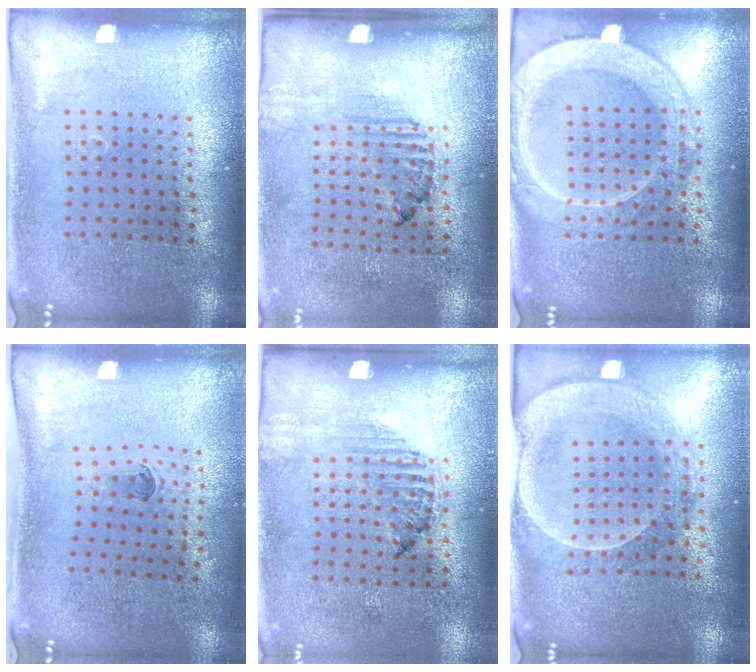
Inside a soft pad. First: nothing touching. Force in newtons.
{"total": 1.6, "press": 1.1, "slide": 1.2}
{"total": 4.1, "press": 4.1, "slide": 0.6}
{"total": 0.5, "press": 0.3, "slide": 0.4}
{"total": 1.2, "press": 1.2, "slide": 0.4}
{"total": 2.2, "press": 2.0, "slide": 0.9}